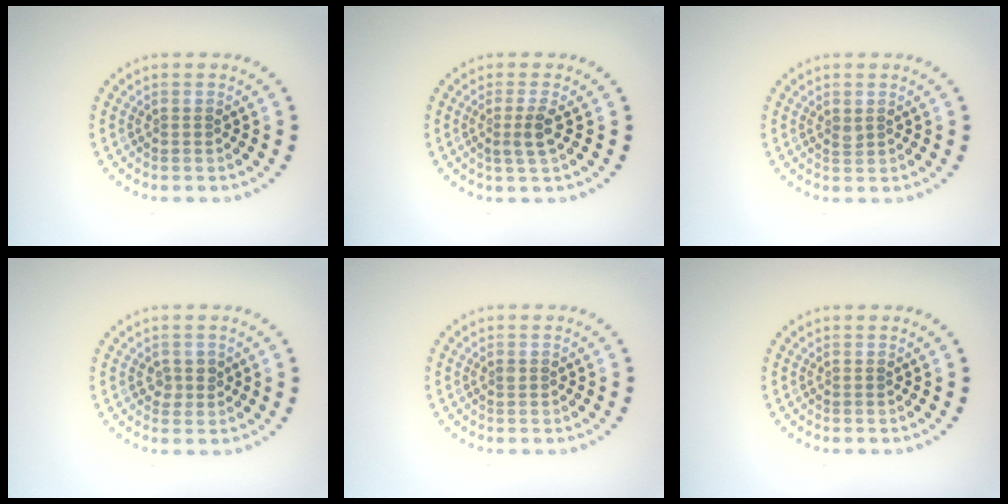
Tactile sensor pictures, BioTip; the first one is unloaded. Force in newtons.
{"total": 1.9, "press": 1.5, "slide": 1.1}
{"total": 0.6, "press": 0.6, "slide": 0.3}
{"total": 1.4, "press": 1.3, "slide": 0.6}
{"total": 0.5, "press": 0.5, "slide": 0.1}
{"total": 0.0}